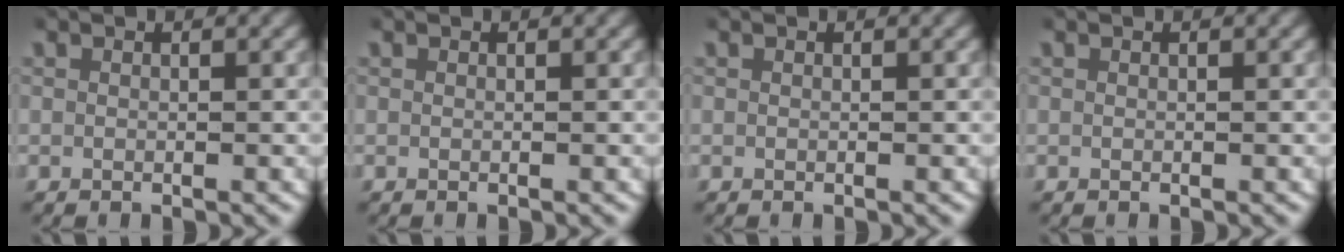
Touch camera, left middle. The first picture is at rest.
{"total": 0.0}
{"total": 0.0}
{"total": 0.0}